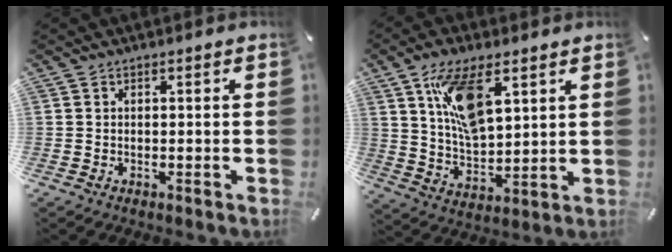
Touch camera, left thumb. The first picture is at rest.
{"total": 13.4, "force": [7.0, 6.5, 9.4], "torque": [-0.179, -0.019, 0.127]}